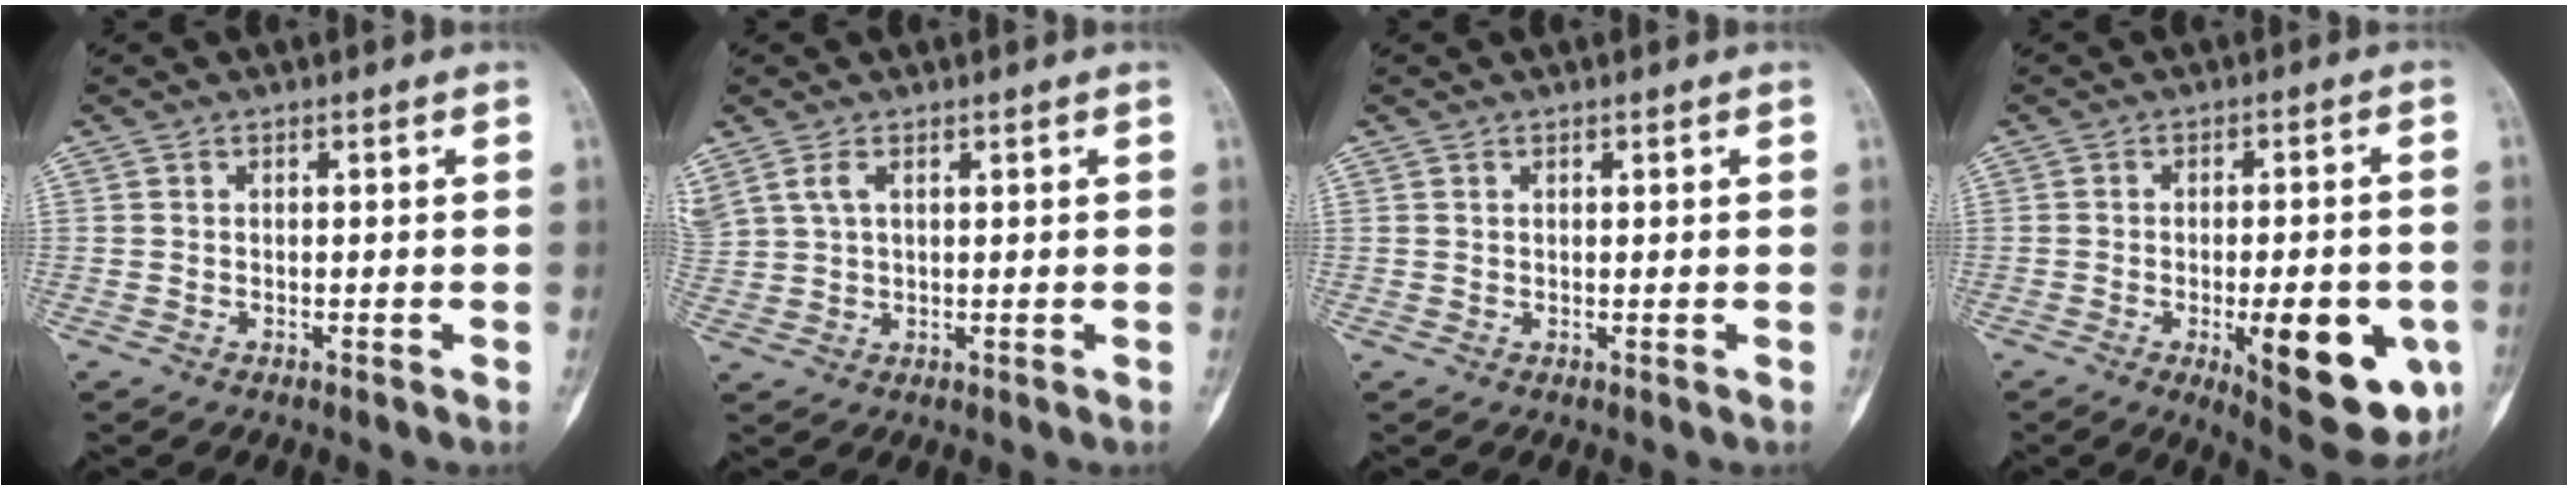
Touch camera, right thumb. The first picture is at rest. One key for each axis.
{"total": 4.1, "fx": 2.0, "fy": 2.1, "fz": 2.8, "tx": -0.067, "ty": 0.012, "tz": 0.047}
{"total": 0.0}
{"total": 17.1, "fx": -5.3, "fy": 6.1, "fz": 15.0, "tx": -0.157, "ty": 0.008, "tz": -0.054}